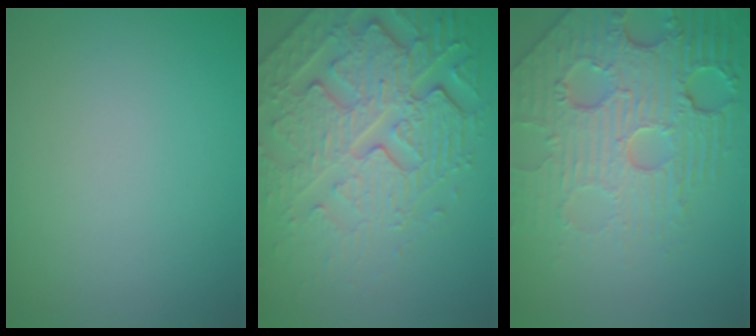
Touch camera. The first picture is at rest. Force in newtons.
{"total": 7.1, "press": 5.6, "slide": 4.4}
{"total": 8.7, "press": 6.0, "slide": 6.3}